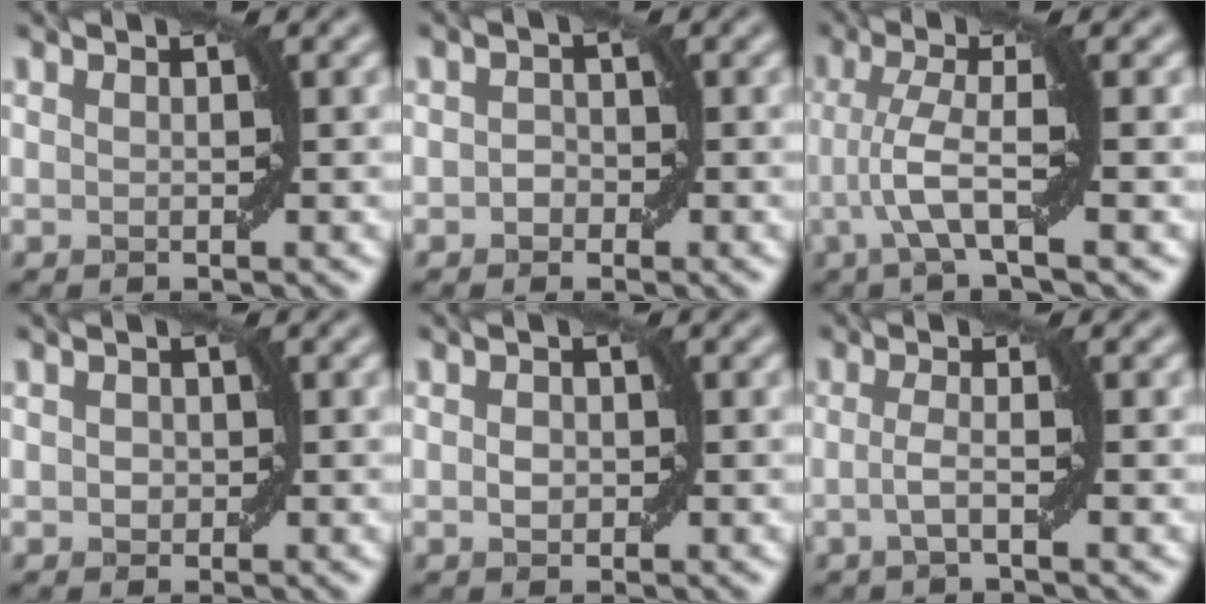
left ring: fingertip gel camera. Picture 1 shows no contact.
{"total": 1.2, "force": [-0.5, 1.0, 0.4], "torque": [-0.003, 0.001, -0.011]}
{"total": 4.3, "force": [-0.8, 0.4, 4.2], "torque": [-0.088, 0.011, -0.018]}
{"total": 1.1, "force": [0.0, 0.9, 0.5], "torque": [-0.006, 0.001, -0.002]}
{"total": 1.3, "force": [-0.2, 0.9, 0.8], "torque": [-0.014, 0.003, -0.005]}
{"total": 2.1, "force": [-0.5, 0.3, 2.0], "torque": [-0.042, 0.000, -0.014]}